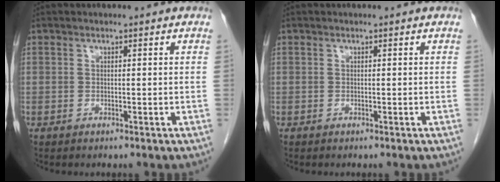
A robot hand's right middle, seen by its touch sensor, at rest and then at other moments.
{"total": 0.0}